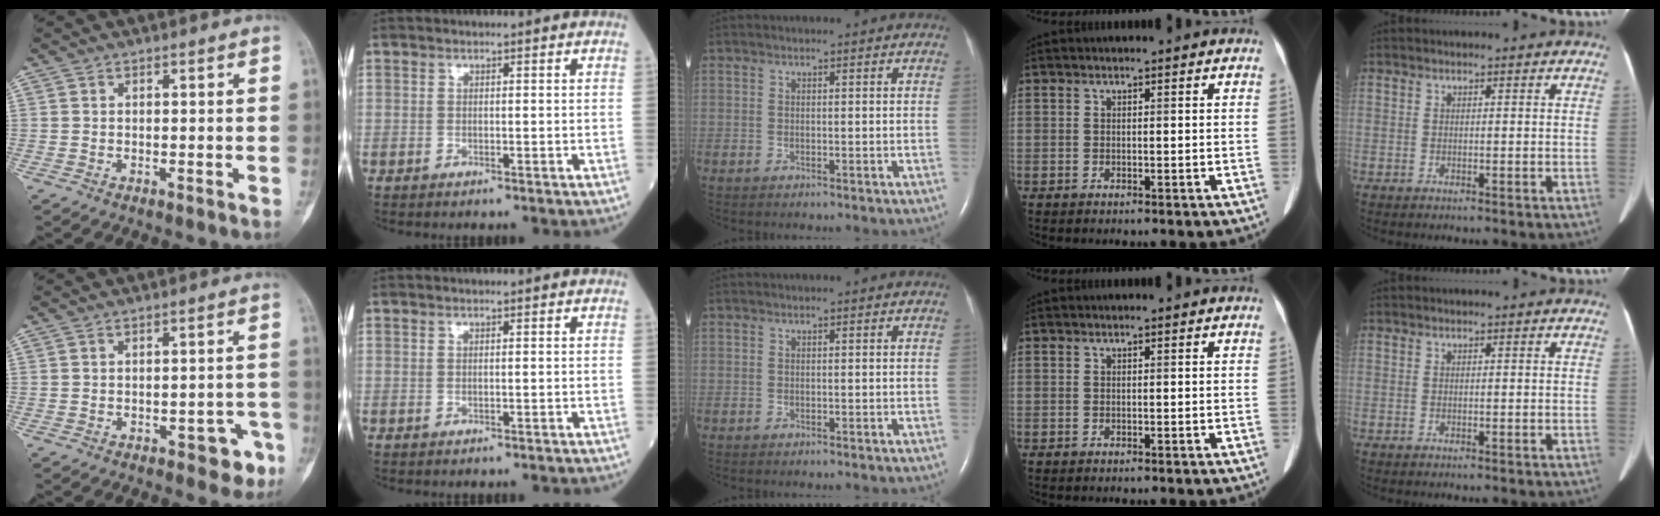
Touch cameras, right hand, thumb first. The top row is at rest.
{"thumb": {"total": 5.4, "force": [-2.8, 2.6, 3.8], "torque": [-0.024, 0.020, -0.030]}}